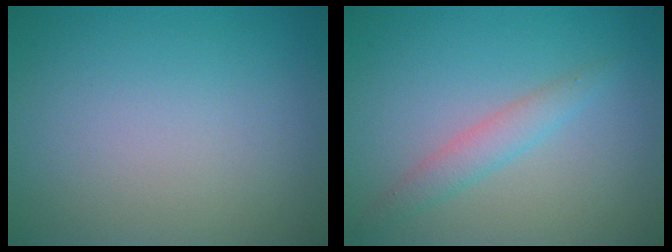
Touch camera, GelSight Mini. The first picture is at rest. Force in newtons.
{"total": 2.1, "press": 2.1, "slide": 0.1}